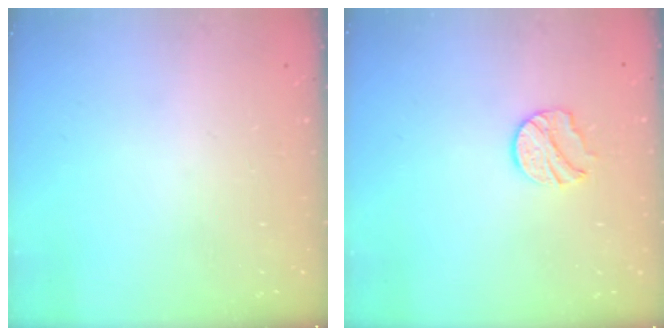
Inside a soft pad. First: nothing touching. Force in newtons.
{"total": 8.9, "press": 8.9, "slide": 0.1}